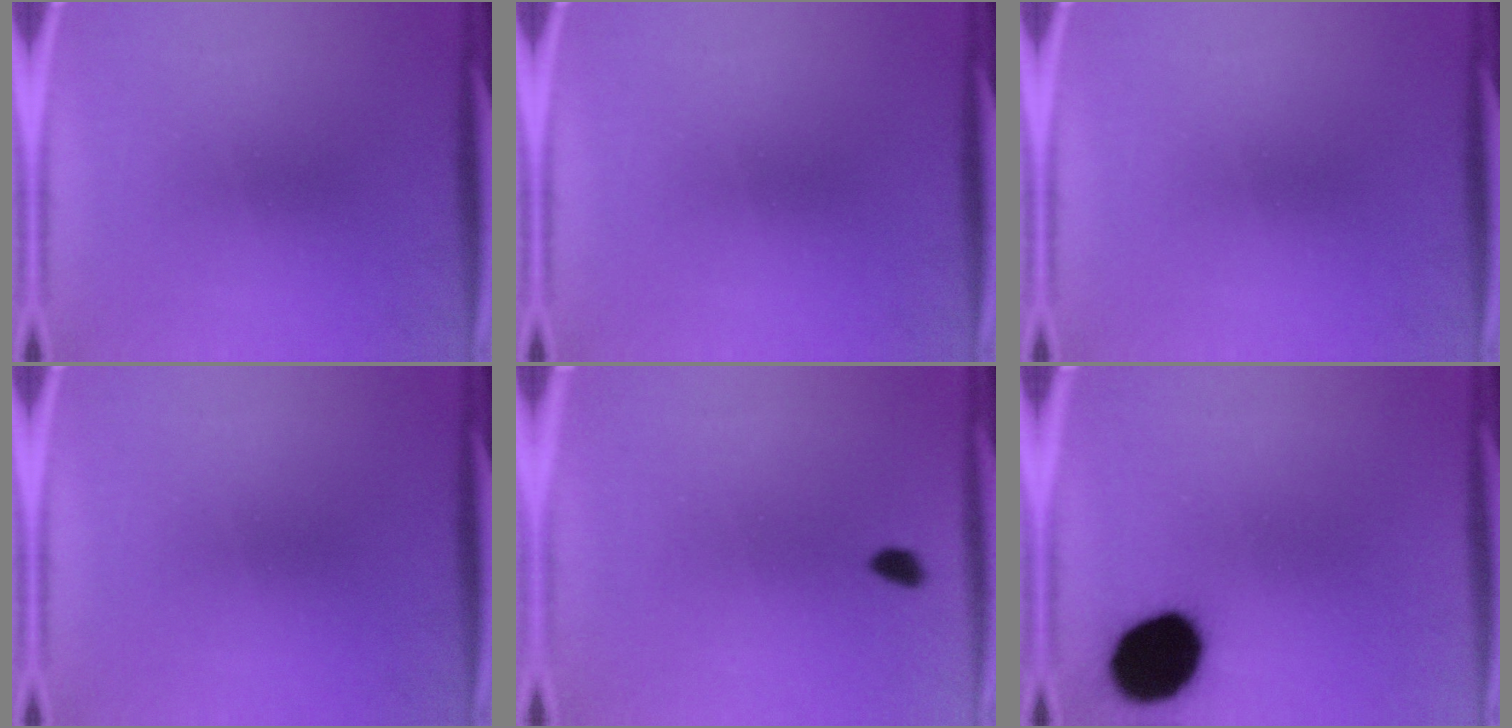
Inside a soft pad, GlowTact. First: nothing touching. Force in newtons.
{"total": 0.0}
{"total": 0.0}
{"total": 0.0}
{"total": 1.7}
{"total": 16.5}